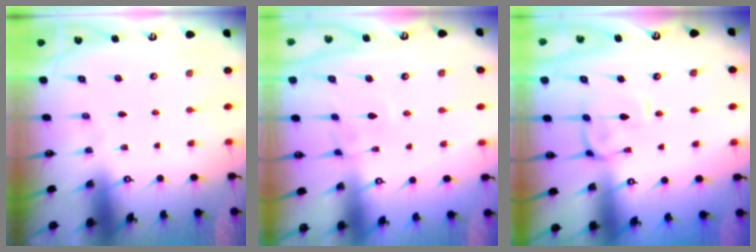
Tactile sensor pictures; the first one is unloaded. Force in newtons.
{"total": 4.2, "press": 4.2, "slide": 0.1}
{"total": 2.6, "press": 2.5, "slide": 0.9}